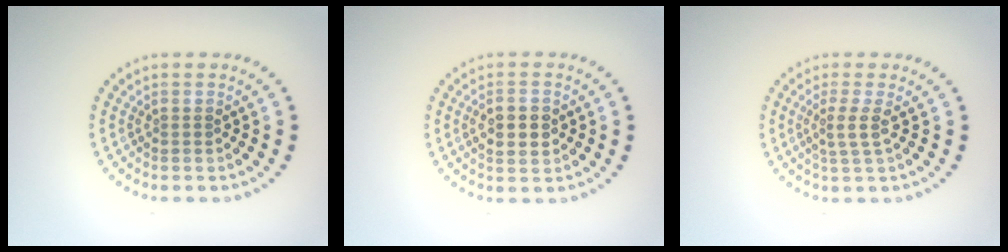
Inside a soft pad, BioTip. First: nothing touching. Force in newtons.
{"total": 2.8, "press": 2.8, "slide": 0.1}
{"total": 1.9, "press": 1.4, "slide": 1.2}